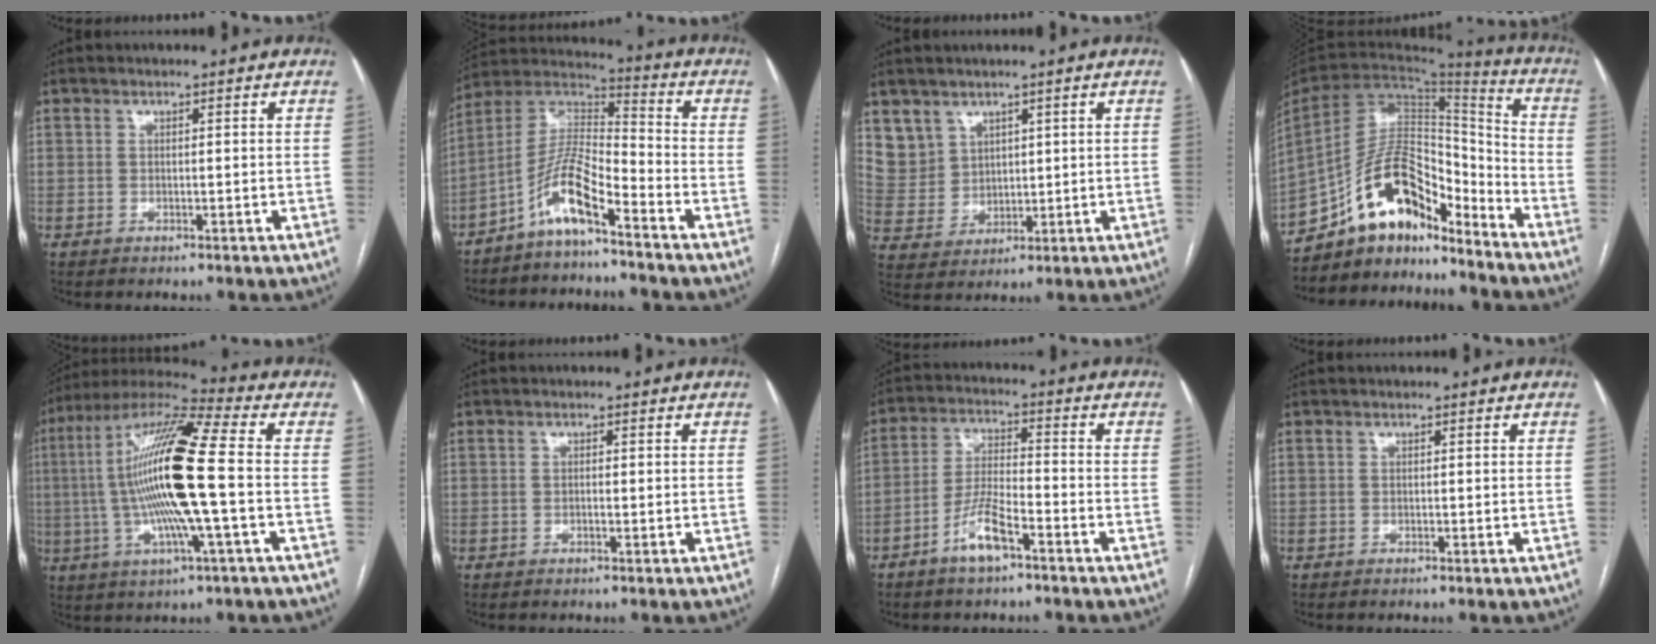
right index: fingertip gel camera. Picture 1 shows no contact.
{"total": 9.6, "force": [-6.0, 1.6, 7.3], "torque": [-0.158, 0.017, -0.122]}
{"total": 6.4, "force": [4.0, 4.9, 0.2], "torque": [-0.005, 0.008, 0.099]}
{"total": 15.8, "force": [-12.5, 5.9, 7.8], "torque": [-0.142, 0.050, -0.221]}
{"total": 18.9, "force": [-0.8, 0.9, 18.9], "torque": [-0.372, 0.009, -0.024]}
{"total": 0.7, "force": [0.0, 0.2, 0.6], "torque": [-0.009, 0.003, 0.001]}
{"total": 6.9, "force": [-4.2, 1.4, 5.3], "torque": [-0.113, 0.002, -0.081]}
{"total": 0.0}